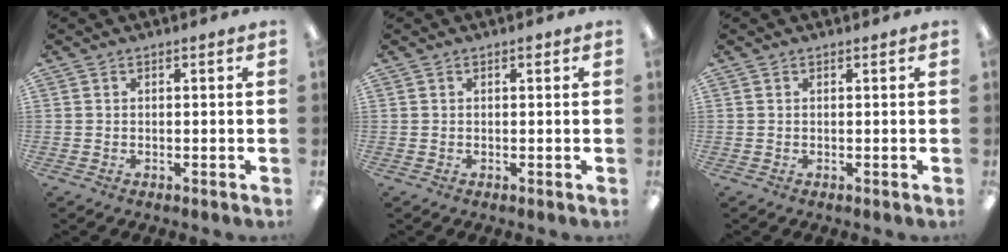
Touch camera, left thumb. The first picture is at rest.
{"total": 0.7, "force": [0.4, 0.3, 0.5], "torque": [-0.002, 0.000, 0.005]}
{"total": 0.0}